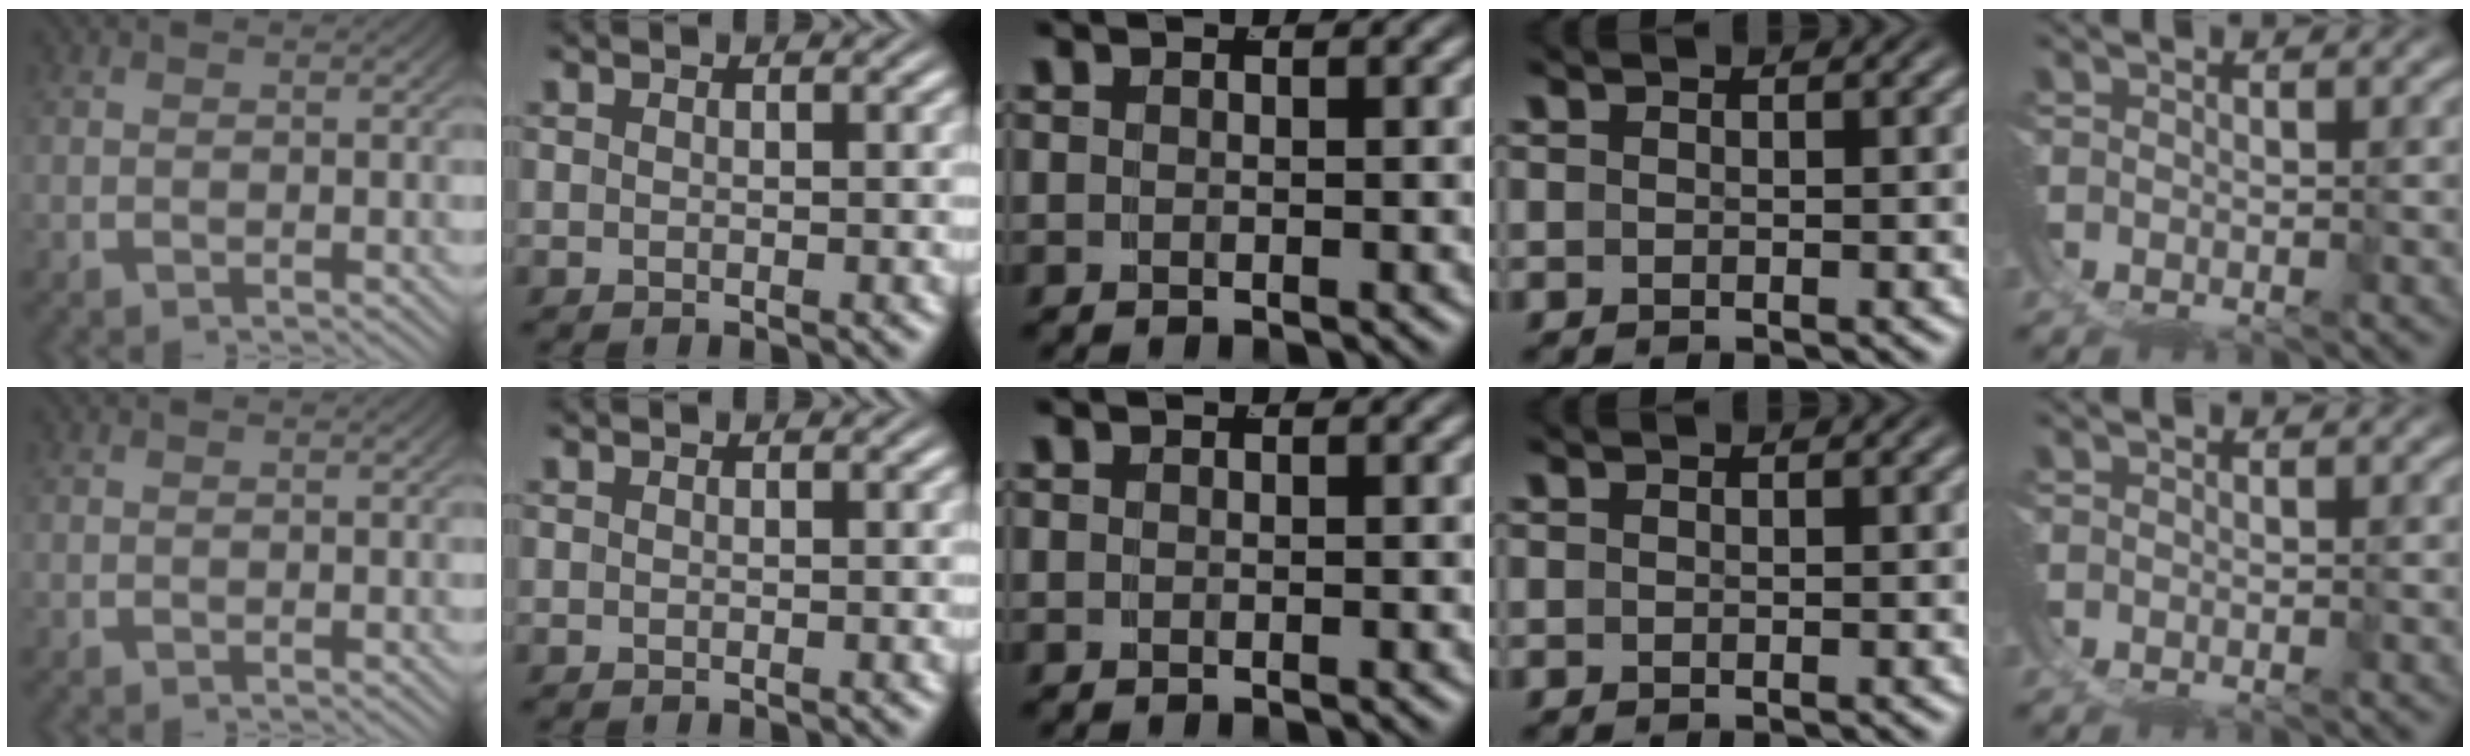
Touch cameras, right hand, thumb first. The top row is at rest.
{}